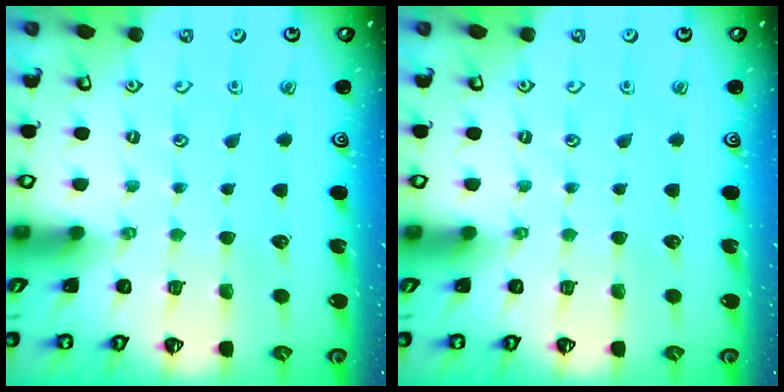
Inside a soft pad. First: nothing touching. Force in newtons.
{"total": 0.0}